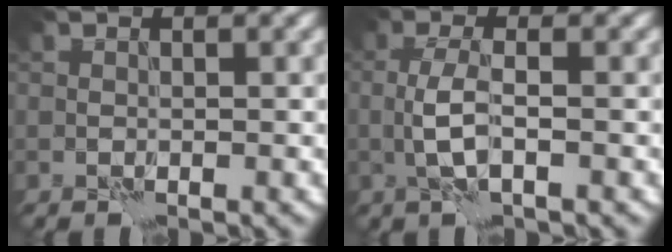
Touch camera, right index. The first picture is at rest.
{"total": 2.5, "force": [-0.6, 0.5, 2.4], "torque": [-0.054, 0.005, -0.016]}